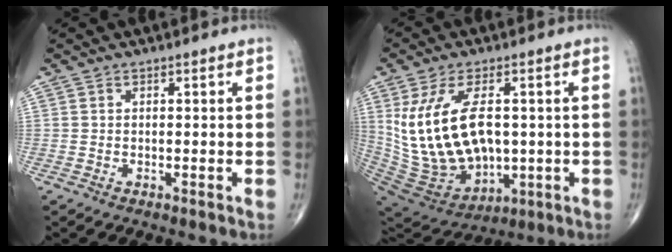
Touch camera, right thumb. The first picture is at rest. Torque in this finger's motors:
{"motor_torque": [0.26, 0.49, 1.50, 0.15, 0.60]}